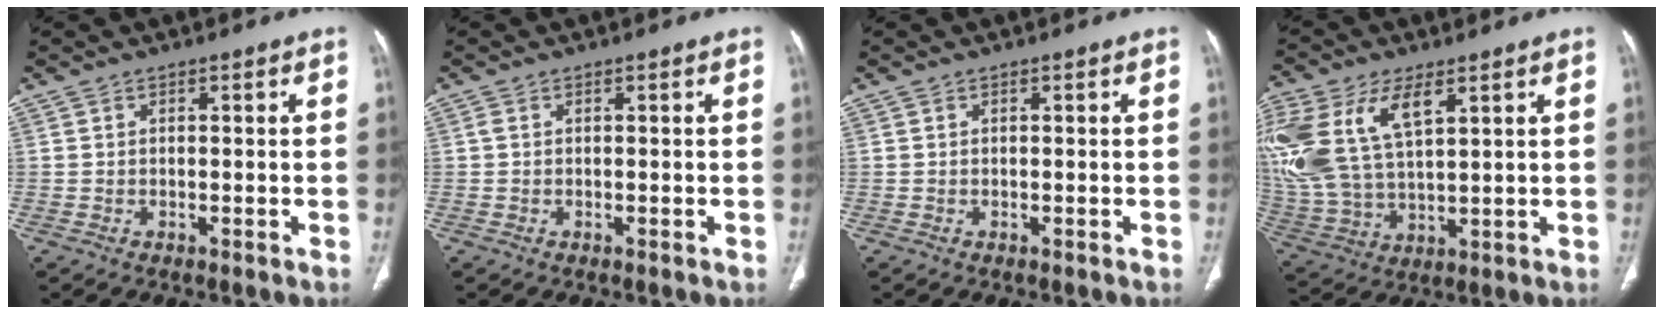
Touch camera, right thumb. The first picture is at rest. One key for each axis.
{"total": 0.5, "fx": 0.0, "fy": 0.3, "fz": 0.4, "tx": -0.012, "ty": -0.001, "tz": -0.004}
{"total": 0.0}
{"total": 21.9, "fx": 8.5, "fy": 11.8, "fz": 16.3, "tx": -0.386, "ty": -0.002, "tz": 0.168}